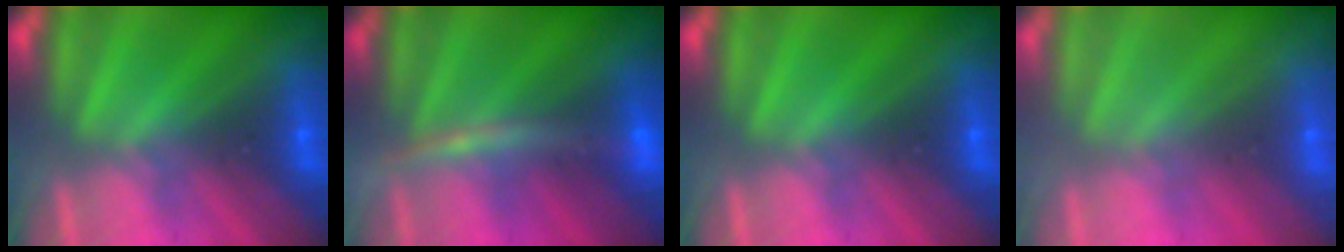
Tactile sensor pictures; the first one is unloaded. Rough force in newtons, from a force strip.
{"total": 2.5}
{"total": 0.0}
{"total": 3.2}